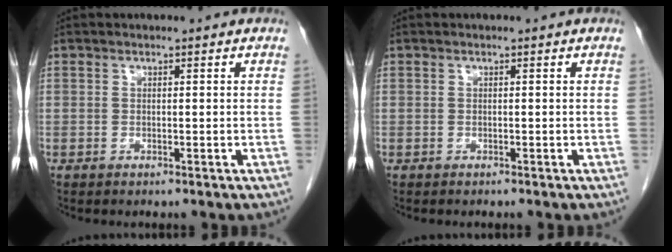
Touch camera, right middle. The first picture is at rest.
{"total": 0.0}